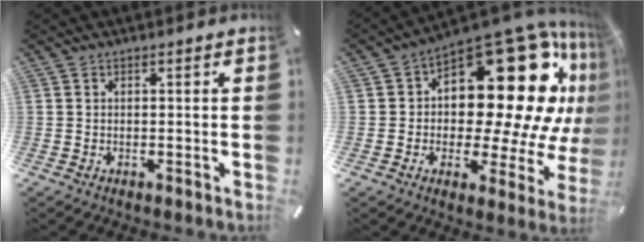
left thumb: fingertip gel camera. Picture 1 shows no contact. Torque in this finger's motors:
{"motor_torque": [2.51, 2.50, 0.57, -0.18, 0.18]}